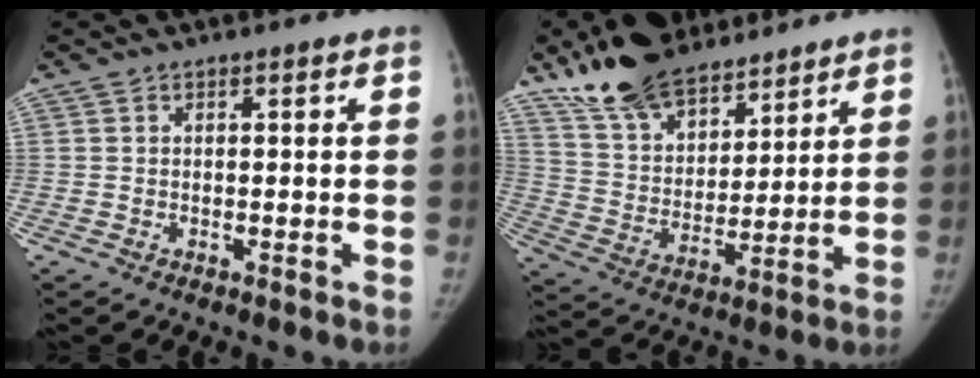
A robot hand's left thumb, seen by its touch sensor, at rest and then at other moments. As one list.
[{"total": 18.2, "force": [13.7, 8.6, 8.4], "torque": [-0.106, -0.049, 0.246]}]